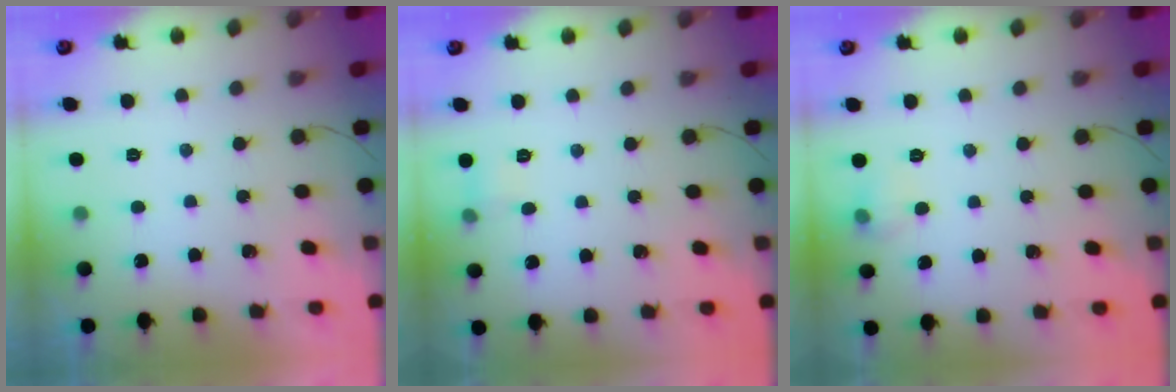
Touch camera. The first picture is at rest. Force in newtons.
{"total": 4.4, "press": 4.2, "slide": 1.3}
{"total": 6.4, "press": 5.6, "slide": 3.1}